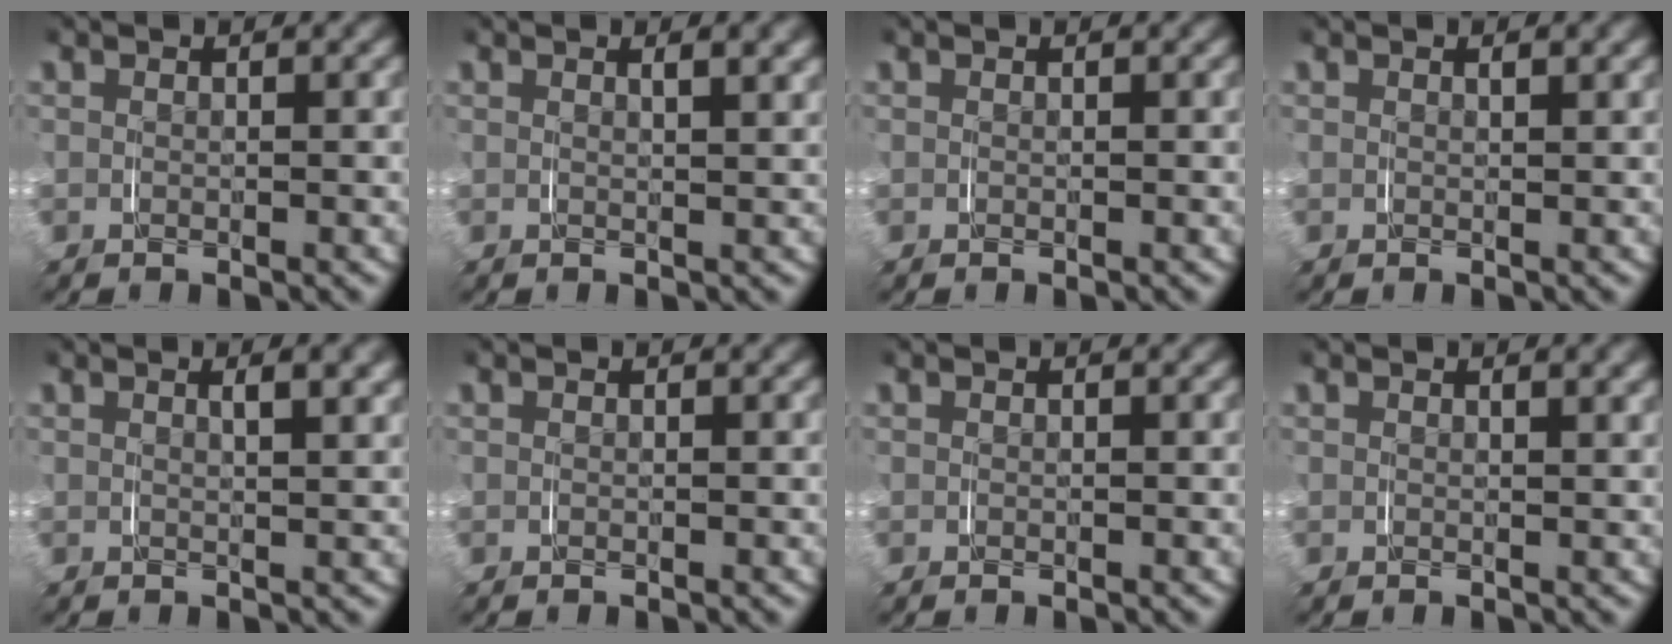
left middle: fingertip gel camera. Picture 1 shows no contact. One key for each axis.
{"total": 1.4, "fx": 1.1, "fy": -0.5, "fz": 0.6, "tx": -0.002, "ty": 0.007, "tz": 0.018}
{"total": 0.0}
{"total": 0.5, "fx": 0.4, "fy": -0.3, "fz": 0.1, "tx": 0.002, "ty": 0.001, "tz": 0.008}
{"total": 1.6, "fx": 1.2, "fy": -0.5, "fz": 0.9, "tx": -0.006, "ty": 0.007, "tz": 0.019}
{"total": 0.0}
{"total": 0.0}
{"total": 0.8, "fx": 0.7, "fy": -0.4, "fz": 0.2, "tx": 0.001, "ty": 0.003, "tz": 0.012}